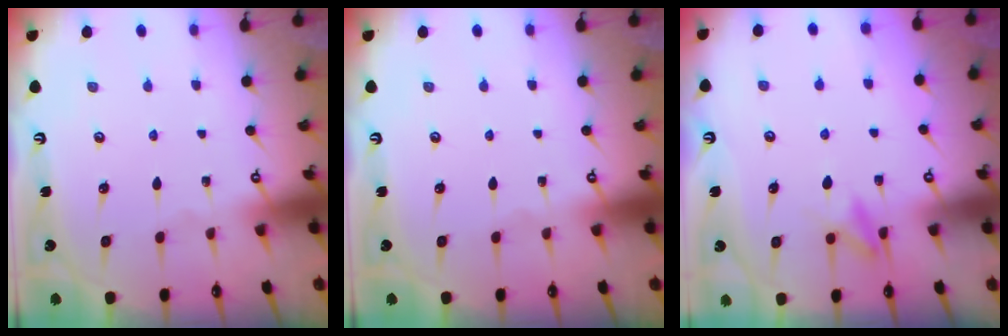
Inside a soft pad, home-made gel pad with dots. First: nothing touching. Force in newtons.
{"total": 0.0}
{"total": 9.3, "press": 9.2, "slide": 1.3}